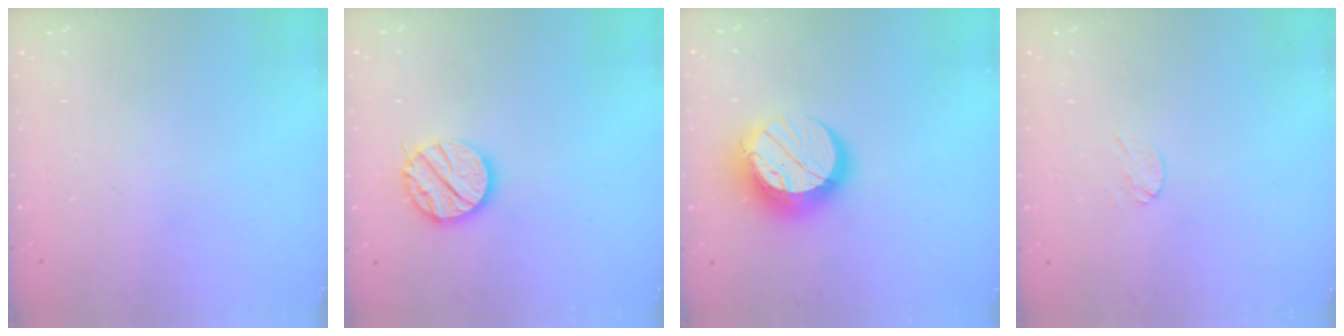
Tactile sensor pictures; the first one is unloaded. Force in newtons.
{"total": 12.6, "press": 12.6, "slide": 0.8}
{"total": 13.4, "press": 13.3, "slide": 1.4}
{"total": 3.0, "press": 3.0, "slide": 0.2}